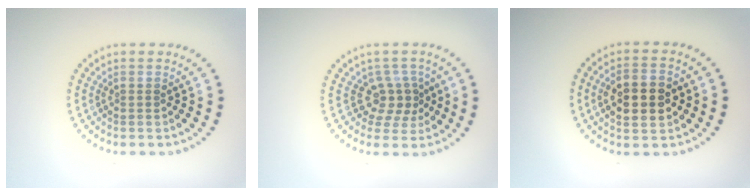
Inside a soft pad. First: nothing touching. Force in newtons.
{"total": 2.8, "press": 2.0, "slide": 1.9}
{"total": 5.0, "press": 5.0, "slide": 0.3}